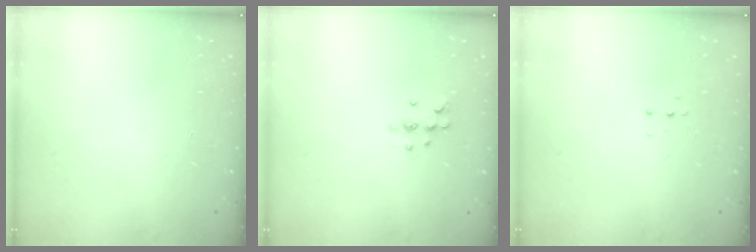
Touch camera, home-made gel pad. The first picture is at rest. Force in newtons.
{"total": 6.5, "press": 6.4, "slide": 1.2}
{"total": 3.3, "press": 3.2, "slide": 0.6}